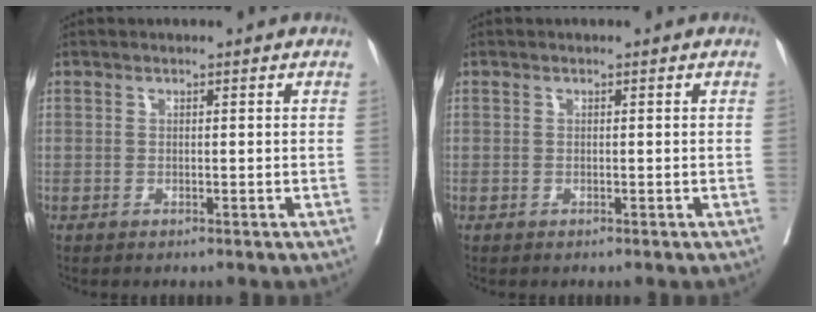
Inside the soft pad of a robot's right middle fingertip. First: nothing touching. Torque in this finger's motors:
{"motor_torque": [-0.12, -0.12, 0.00, -0.01]}